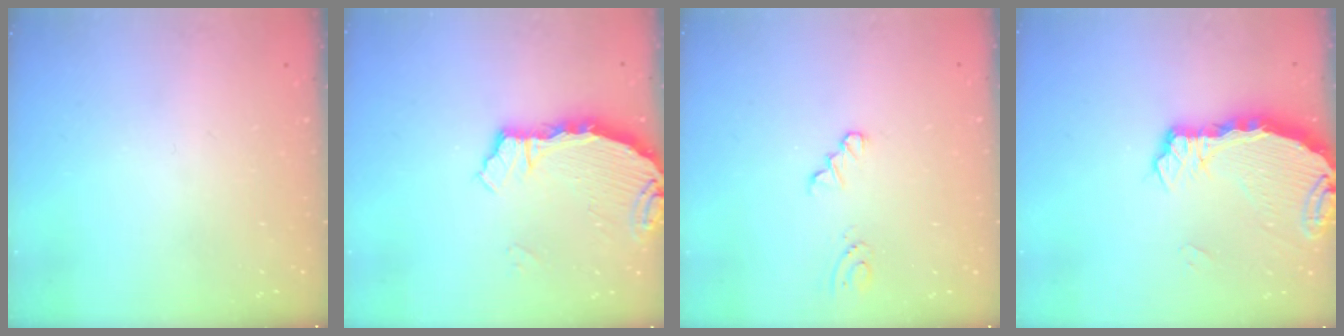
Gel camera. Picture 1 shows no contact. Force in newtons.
{"total": 4.1, "press": 4.1, "slide": 0.2}
{"total": 0.0}
{"total": 6.1, "press": 6.1, "slide": 0.6}